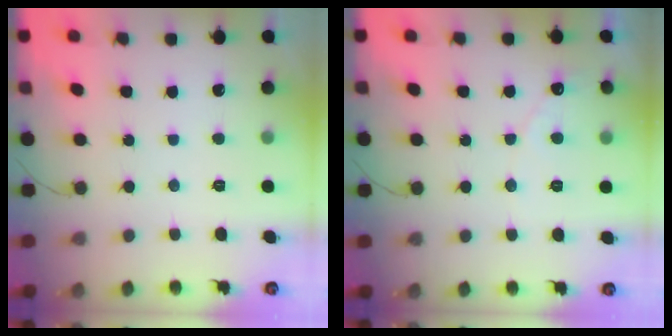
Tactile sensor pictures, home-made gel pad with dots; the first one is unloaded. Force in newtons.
{"total": 3.9, "press": 3.9, "slide": 0.2}